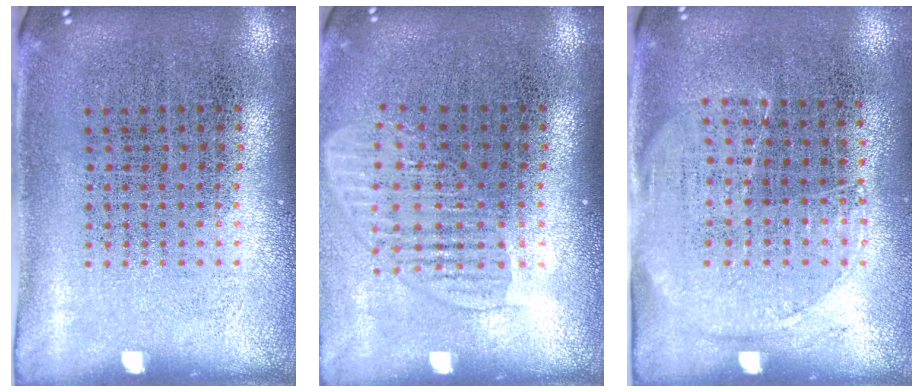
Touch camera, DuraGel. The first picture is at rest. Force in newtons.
{"total": 1.6, "press": 1.4, "slide": 0.8}
{"total": 1.4, "press": 1.2, "slide": 0.7}